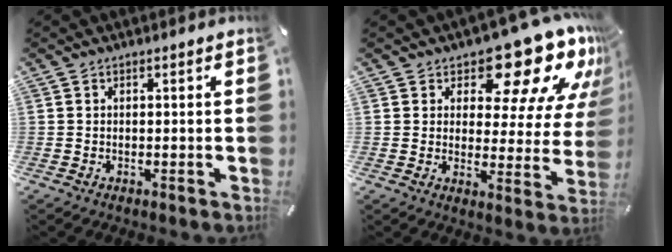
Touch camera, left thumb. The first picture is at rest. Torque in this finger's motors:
{"motor_torque": [2.44, 2.57, 1.24, -1.53, 0.35]}